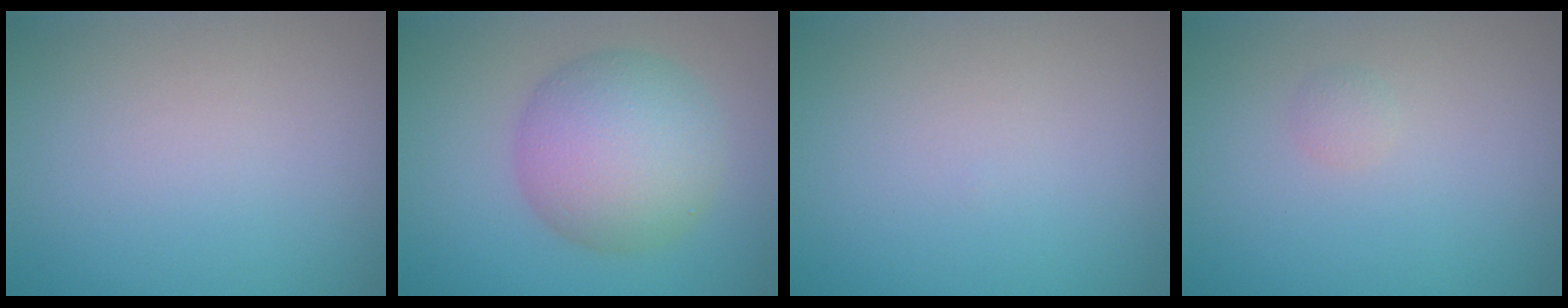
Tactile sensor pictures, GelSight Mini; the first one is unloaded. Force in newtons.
{"total": 8.0, "press": 8.0, "slide": 0.0}
{"total": 0.0}
{"total": 0.7, "press": 0.7, "slide": 0.0}